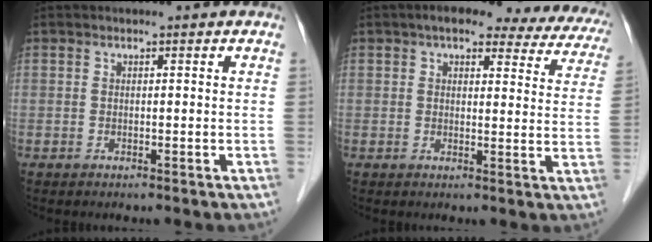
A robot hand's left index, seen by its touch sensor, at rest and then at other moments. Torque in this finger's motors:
{"motor_torque": [0.69, -0.78, 0.30, 0.04]}